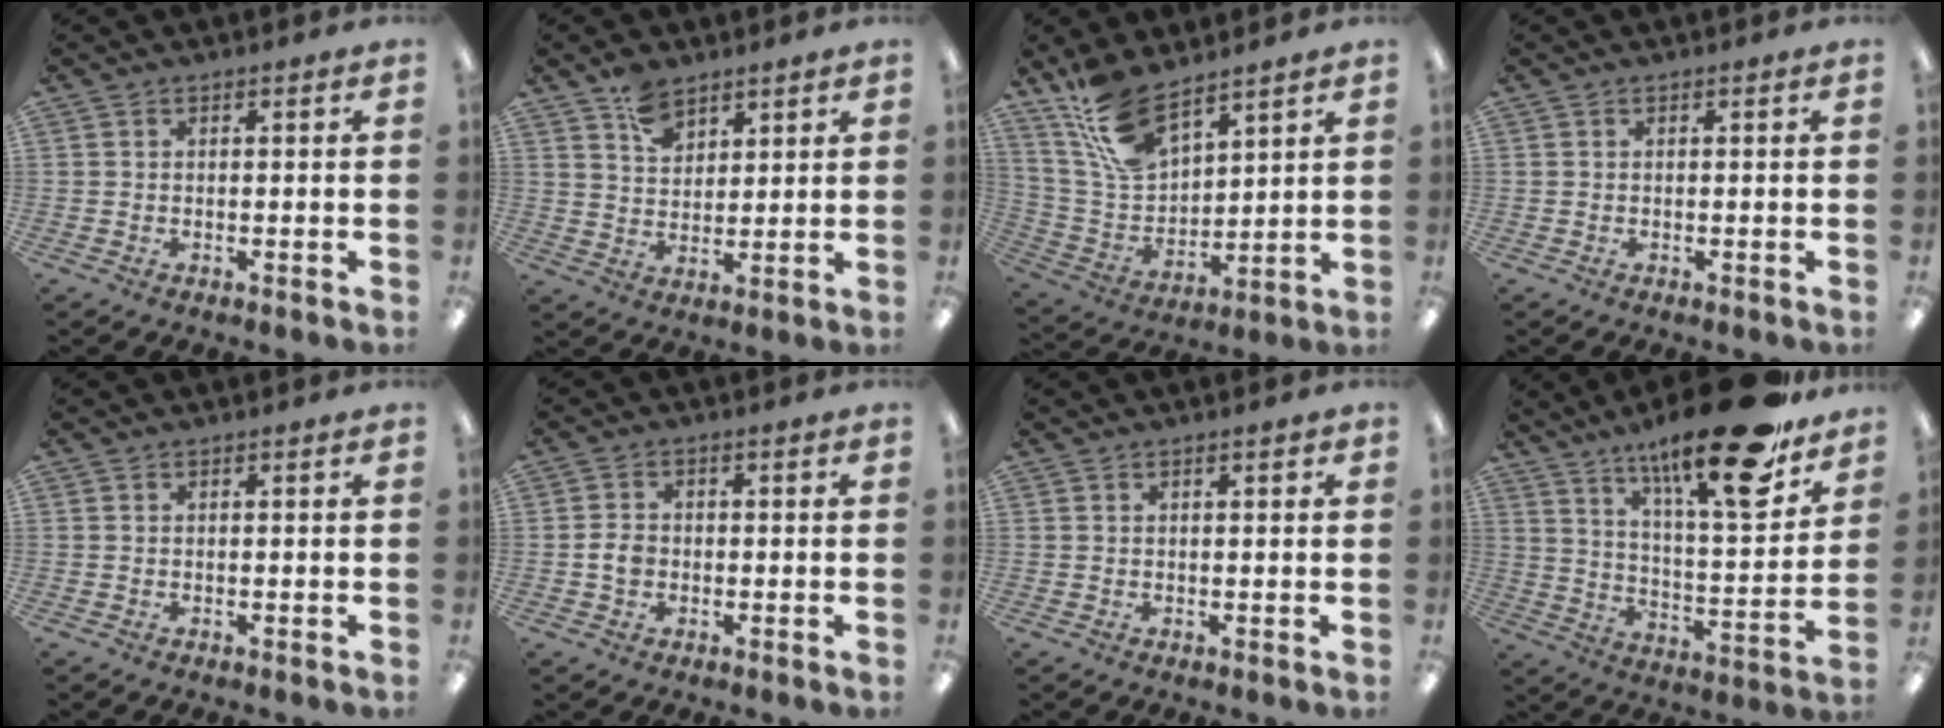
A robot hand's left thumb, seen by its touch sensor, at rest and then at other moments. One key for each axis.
{"total": 6.9, "fx": 4.9, "fy": 4.1, "fz": 2.6, "tx": -0.043, "ty": -0.018, "tz": 0.091}
{"total": 14.3, "fx": 10.7, "fy": 6.2, "fz": 7.2, "tx": -0.157, "ty": -0.047, "tz": 0.203}
{"total": 0.0}
{"total": 0.0}
{"total": 3.3, "fx": -0.5, "fy": 2.6, "fz": 2.1, "tx": -0.037, "ty": 0.008, "tz": -0.010}
{"total": 1.4, "fx": 0.6, "fy": 0.3, "fz": 1.2, "tx": -0.016, "ty": -0.001, "tz": 0.008}
{"total": 23.0, "fx": 16.2, "fy": 5.0, "fz": 15.4, "tx": -0.237, "ty": -0.107, "tz": 0.255}